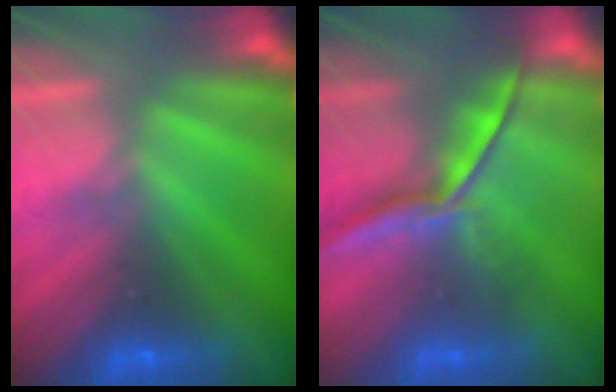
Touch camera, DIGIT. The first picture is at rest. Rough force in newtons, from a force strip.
{"total": 1.4}